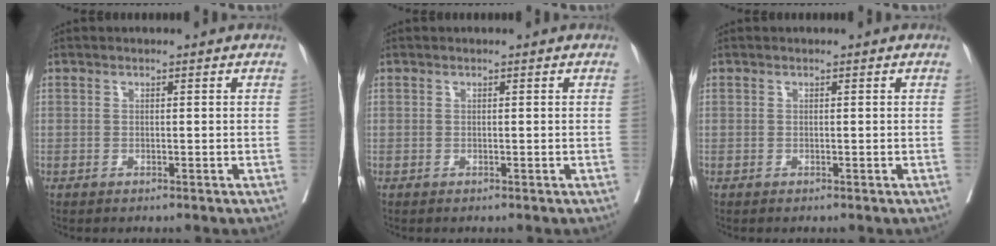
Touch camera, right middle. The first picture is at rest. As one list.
[{"total": 0.0}, {"total": 0.0}]